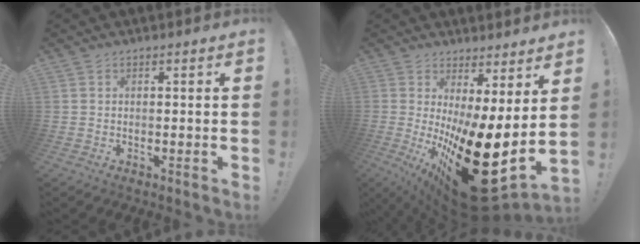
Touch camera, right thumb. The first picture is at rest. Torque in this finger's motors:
{"motor_torque": [0.25, 1.70, 2.77, 0.00, 0.28]}